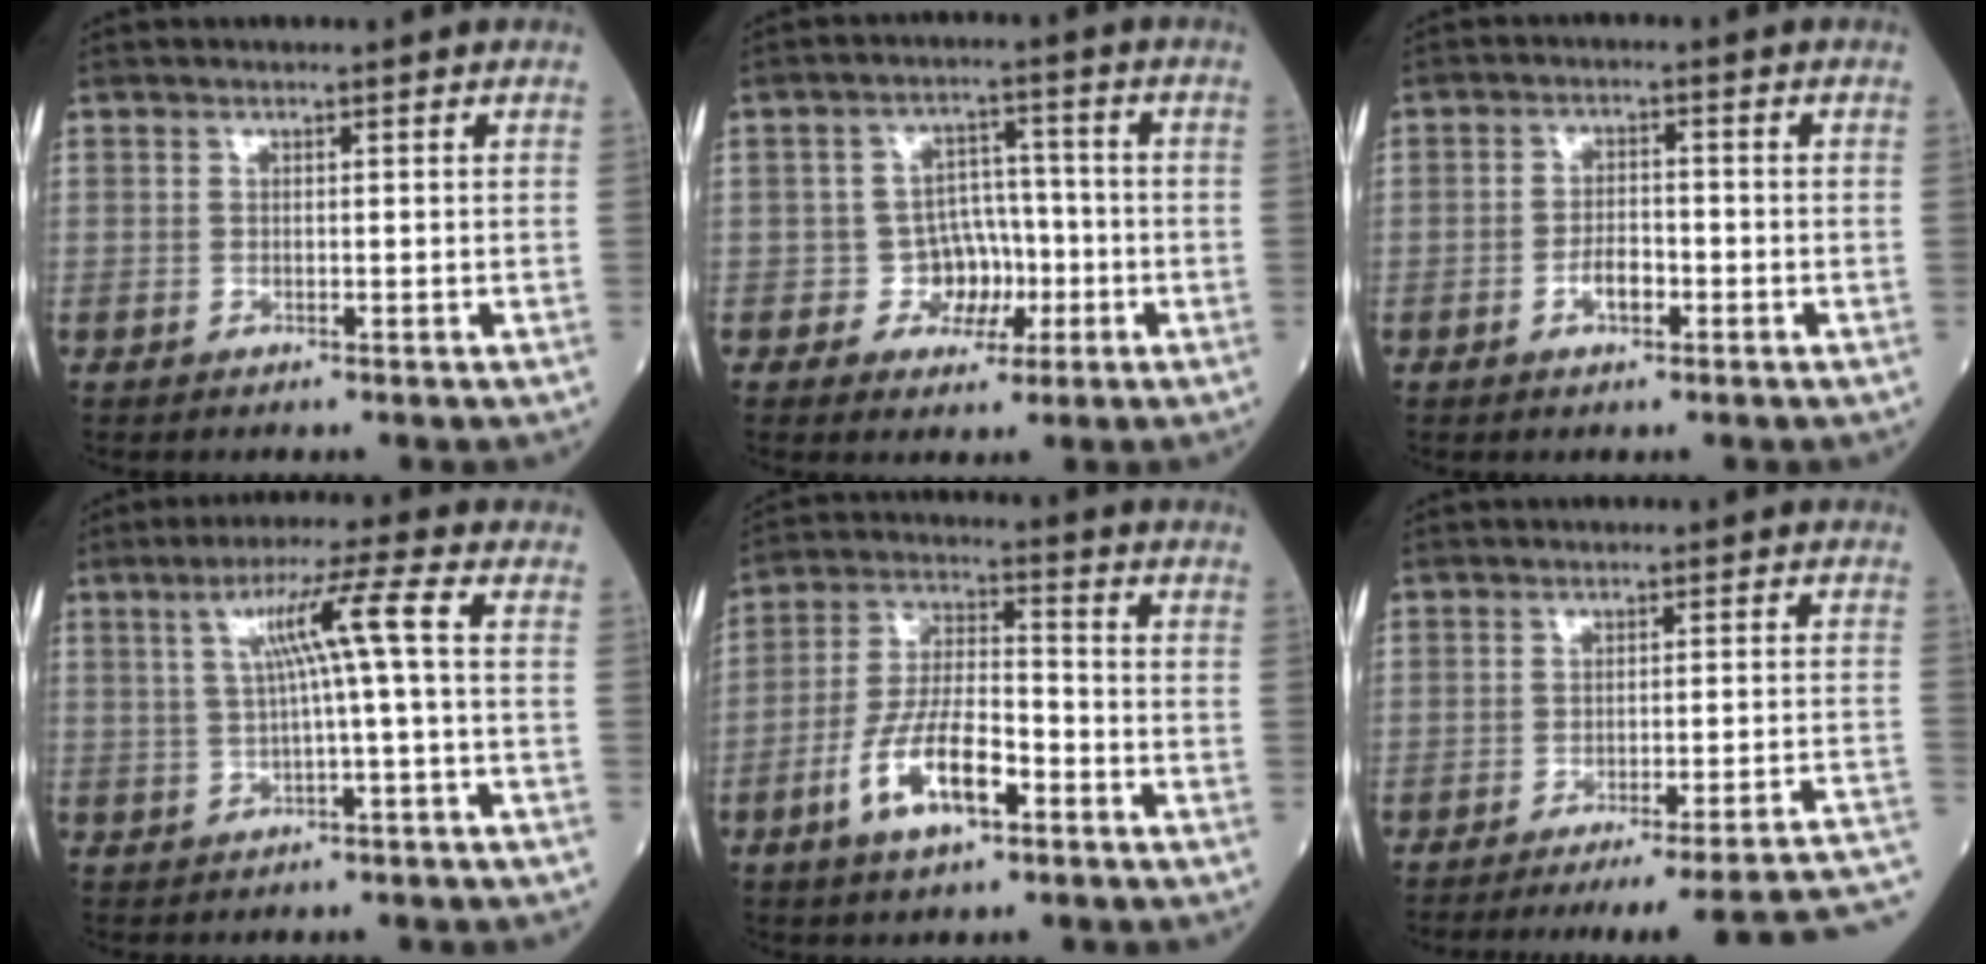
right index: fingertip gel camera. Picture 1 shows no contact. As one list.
[{"total": 5.8, "force": [-1.6, 5.1, 2.2], "torque": [-0.018, 0.020, -0.023]}, {"total": 3.5, "force": [-1.5, 1.5, 2.8], "torque": [-0.049, 0.005, -0.026]}, {"total": 7.0, "force": [0.8, -1.2, 6.9], "torque": [-0.121, 0.018, 0.019]}, {"total": 11.1, "force": [-5.0, 3.6, 9.2], "torque": [-0.189, 0.004, -0.093]}, {"total": 19.3, "force": [-17.3, -1.6, 8.4], "torque": [-0.042, -0.011, -0.217]}]